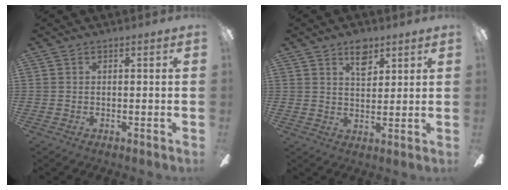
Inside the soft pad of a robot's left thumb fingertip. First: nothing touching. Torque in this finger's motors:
{"motor_torque": [0.15, -0.09, 0.46, -0.47, 0.00]}